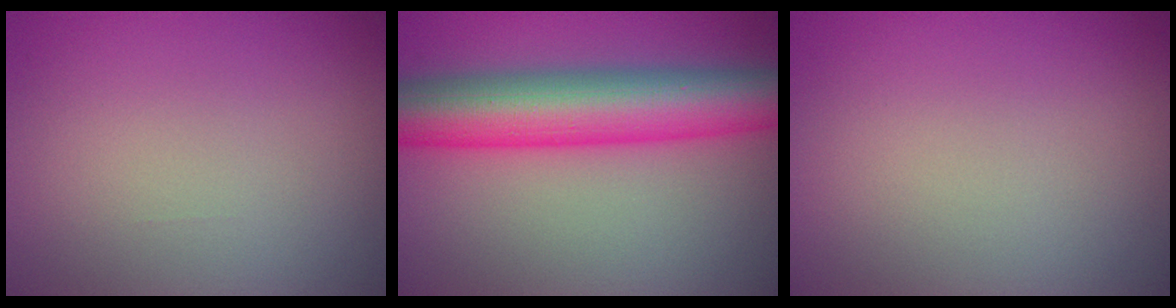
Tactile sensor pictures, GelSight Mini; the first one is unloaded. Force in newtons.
{"total": 9.7, "press": 9.7, "slide": 0.1}
{"total": 0.0}